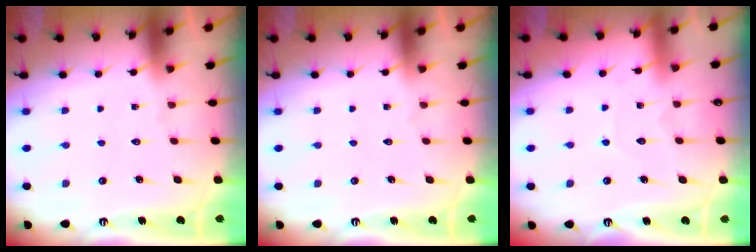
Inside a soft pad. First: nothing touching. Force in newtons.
{"total": 0.0}
{"total": 4.9, "press": 4.9, "slide": 0.5}